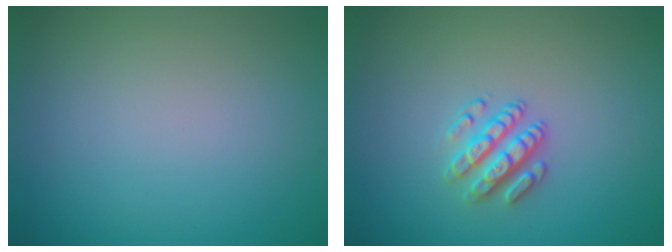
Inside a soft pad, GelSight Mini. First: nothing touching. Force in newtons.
{"total": 2.7, "press": 2.5, "slide": 1.2}